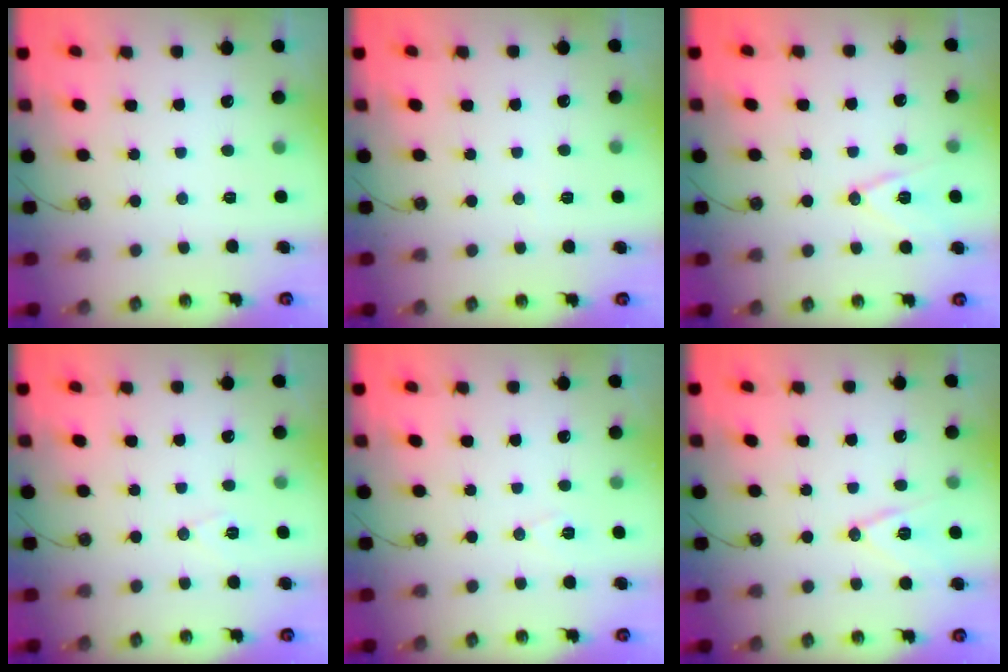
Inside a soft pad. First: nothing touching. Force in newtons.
{"total": 4.7, "press": 1.7, "slide": 4.3}
{"total": 10.7, "press": 10.1, "slide": 3.4}
{"total": 6.0, "press": 4.1, "slide": 4.4}
{"total": 5.6, "press": 3.5, "slide": 4.4}
{"total": 10.7, "press": 10.1, "slide": 3.4}